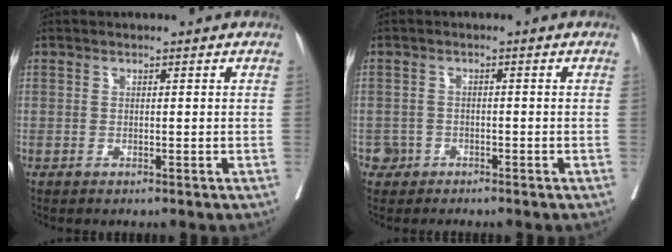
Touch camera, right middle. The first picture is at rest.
{"total": 1.7, "force": [-1.1, 1.2, -0.2], "torque": [0.003, 0.008, -0.022]}